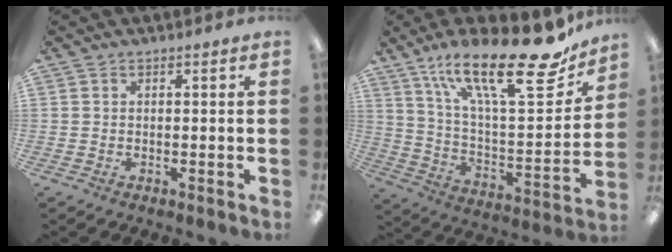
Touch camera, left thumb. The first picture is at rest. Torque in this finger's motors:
{"motor_torque": [0.53, 0.37, 1.42, -1.35, 0.39]}